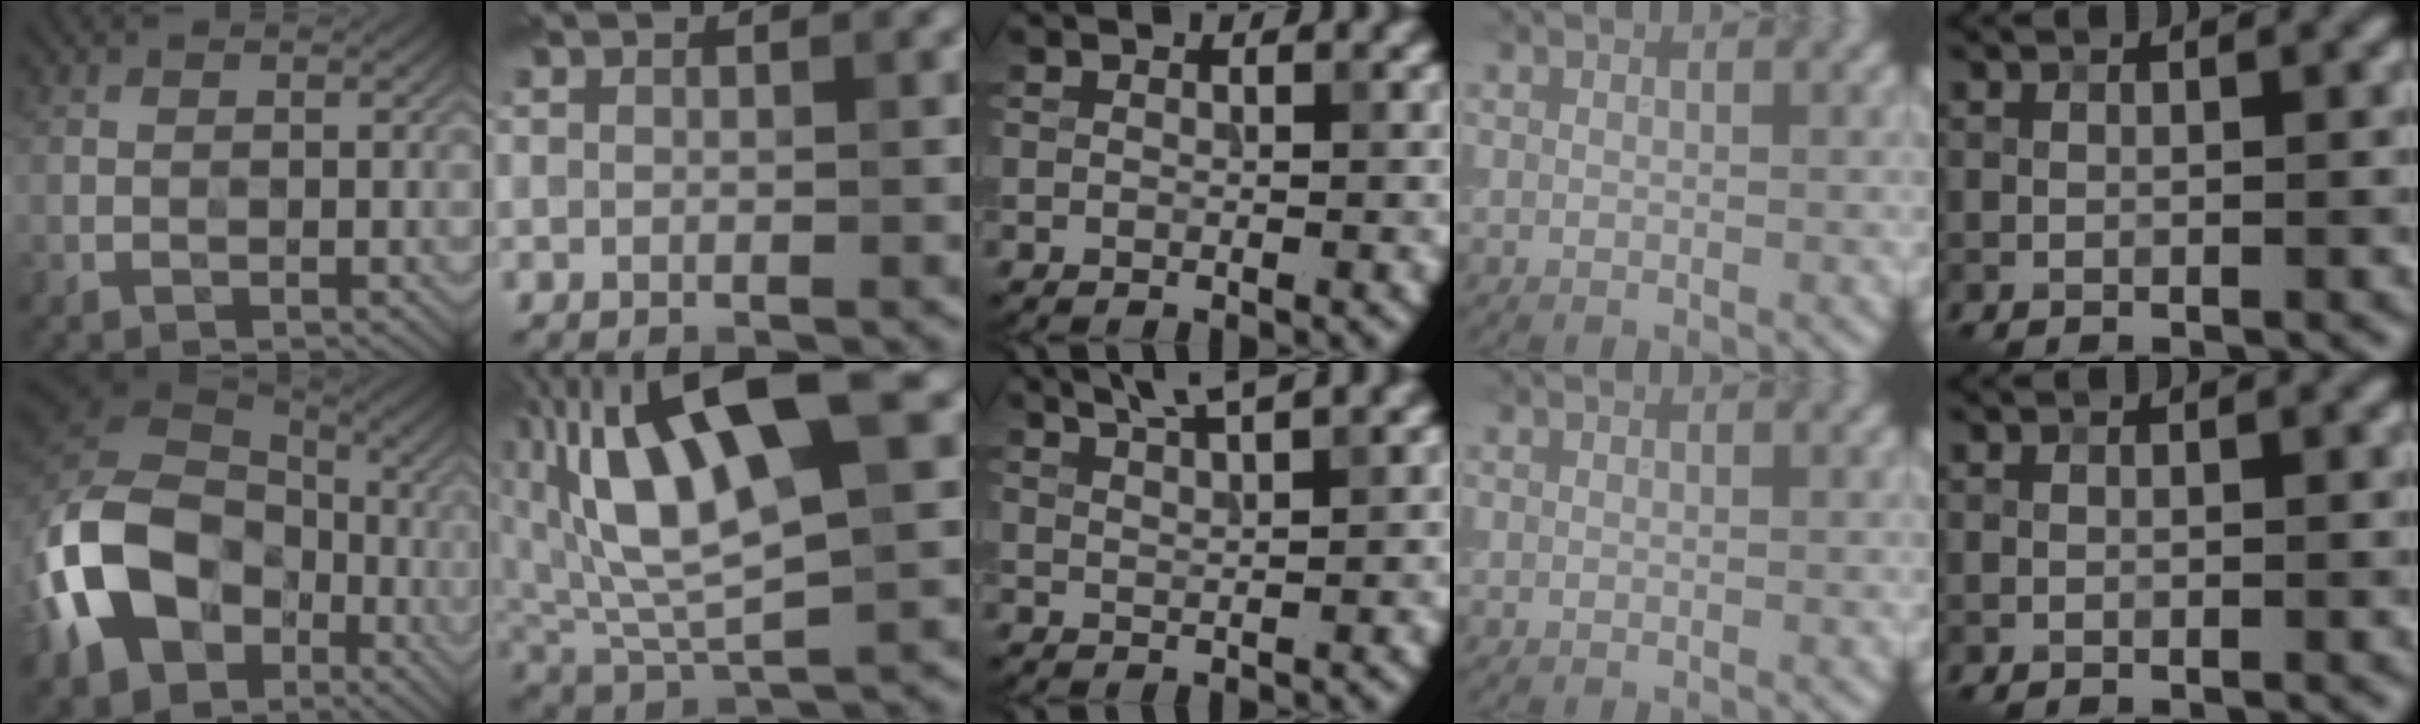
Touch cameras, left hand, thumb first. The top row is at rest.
{"thumb": {"total": 18.0, "force": [-5.5, 13.5, 10.6], "torque": [-0.282, -0.033, -0.102]}, "index": {"total": 12.5, "force": [3.3, 5.0, 11.0], "torque": [-0.209, 0.013, 0.057]}, "middle": {"total": 4.3, "force": [3.3, 1.0, 2.5], "torque": [-0.018, 0.023, 0.029]}}